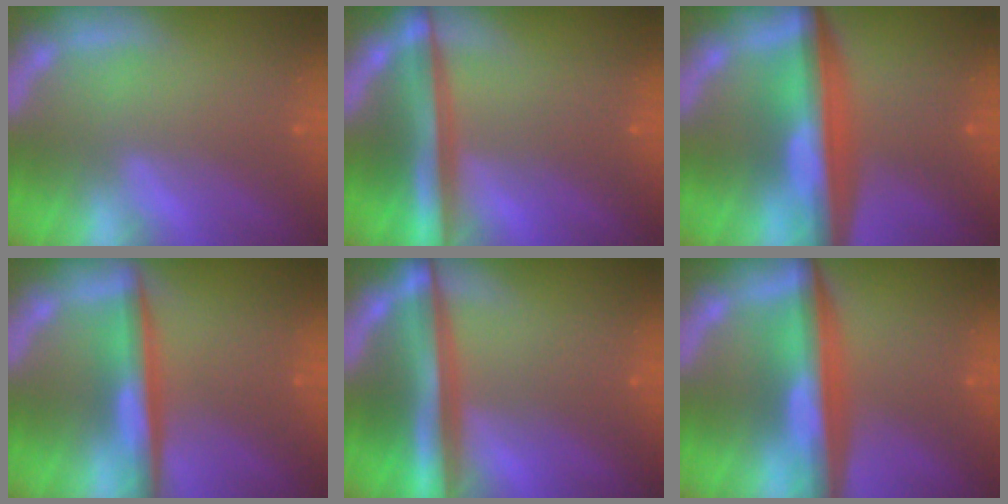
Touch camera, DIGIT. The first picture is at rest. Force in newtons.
{"total": 7.1}
{"total": 9.6}
{"total": 5.0}
{"total": 8.6}
{"total": 8.1}